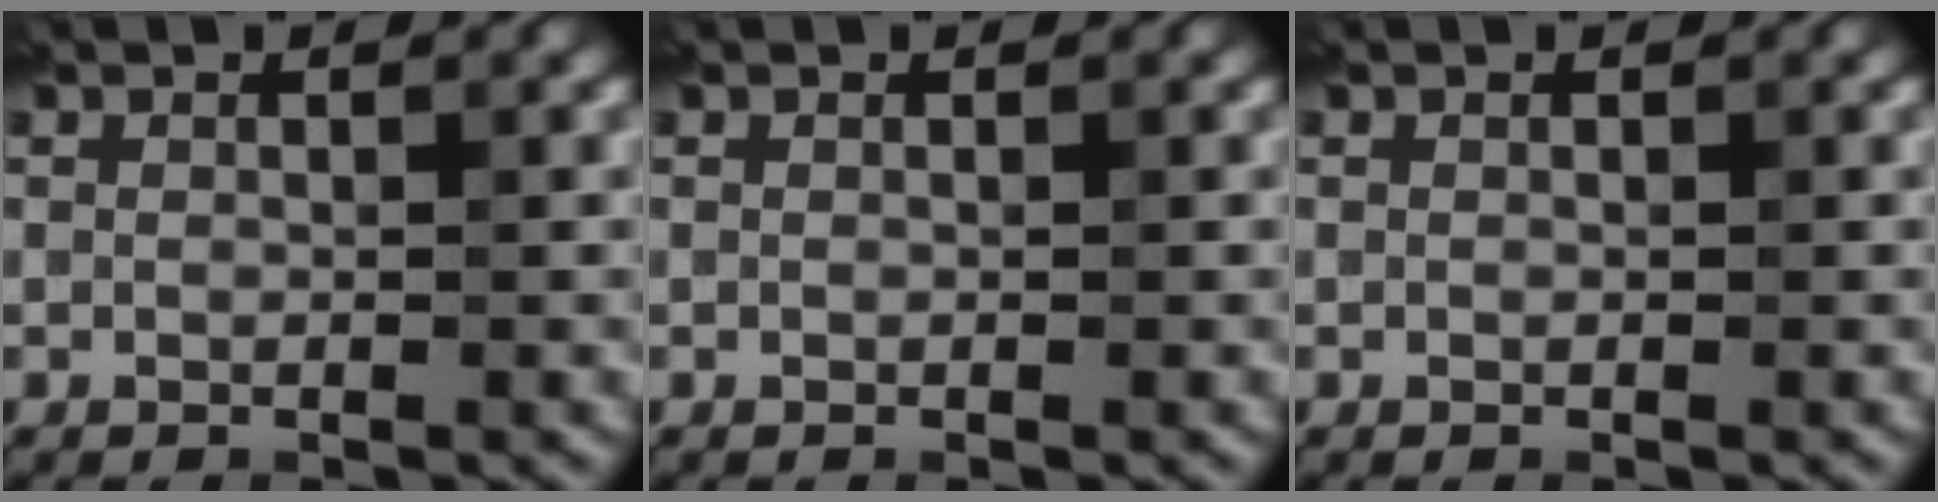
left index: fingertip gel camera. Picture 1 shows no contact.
{"total": 0.0}
{"total": 0.0}